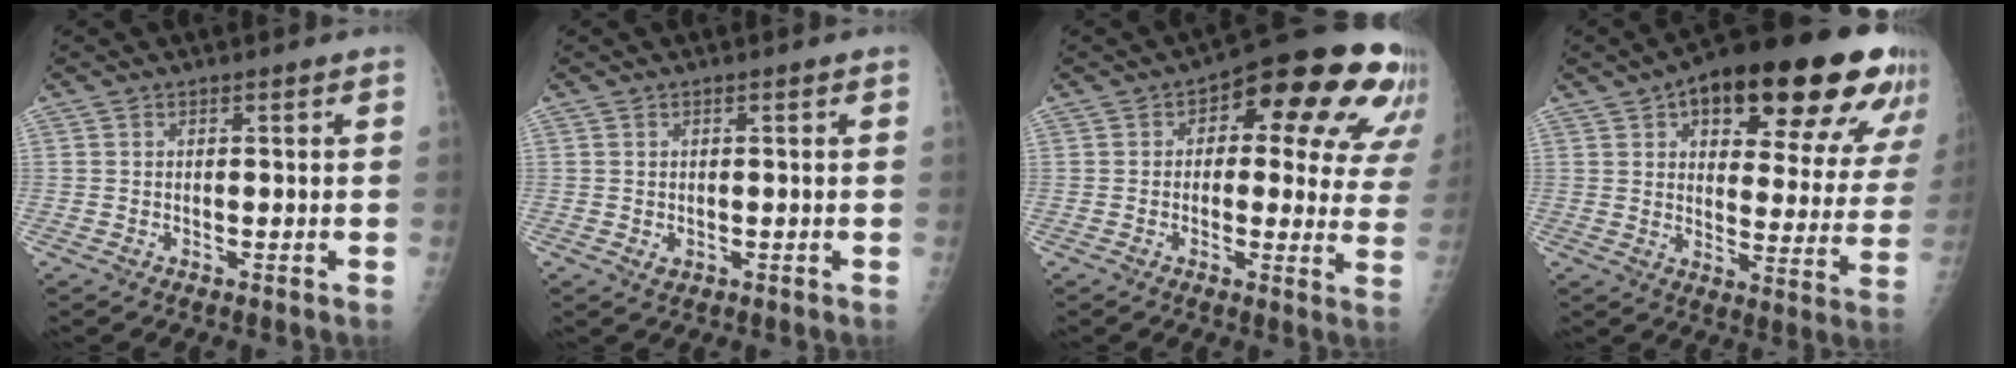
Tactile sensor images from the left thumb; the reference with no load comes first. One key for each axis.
{"total": 1.3, "fx": -0.1, "fy": 0.9, "fz": 0.8, "tx": -0.009, "ty": -0.002, "tz": 0.003}
{"total": 19.5, "fx": 8.3, "fy": 9.4, "fz": 14.9, "tx": -0.131, "ty": 0.002, "tz": 0.091}
{"total": 27.9, "fx": 15.7, "fy": 10.9, "fz": 20.3, "tx": -0.246, "ty": -0.016, "tz": 0.213}